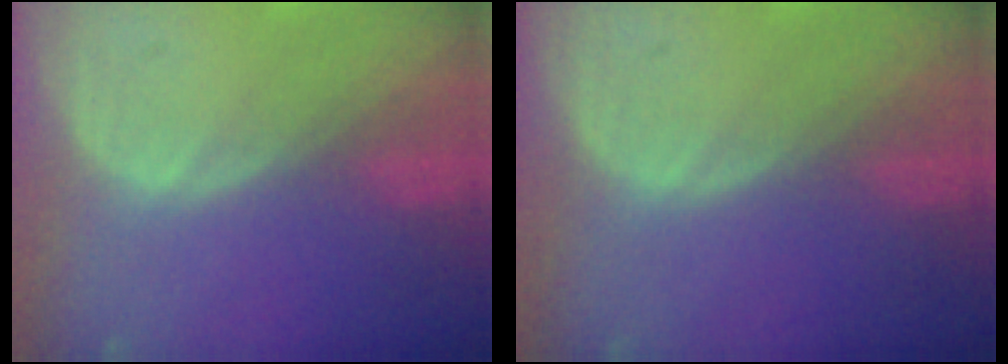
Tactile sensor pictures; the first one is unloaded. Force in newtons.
{"total": 0.0}